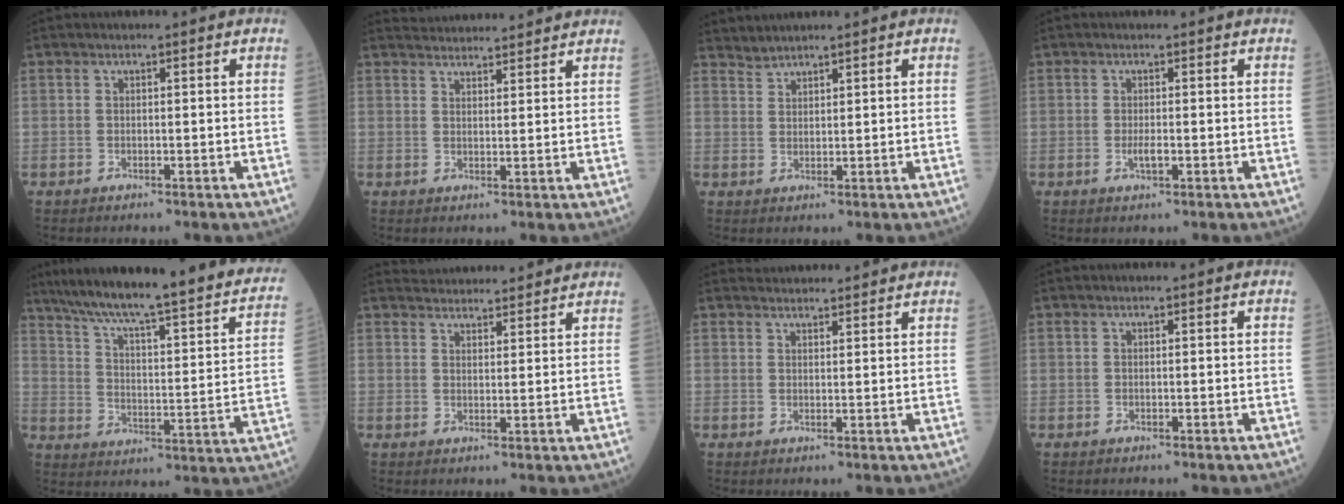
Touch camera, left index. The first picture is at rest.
{"total": 8.0, "force": [7.8, 0.9, 1.3], "torque": [-0.019, 0.025, 0.106]}
{"total": 2.0, "force": [2.0, -0.2, -0.4], "torque": [0.000, 0.010, 0.046]}
{"total": 1.3, "force": [-0.3, 0.2, 1.2], "torque": [-0.026, -0.003, -0.003]}
{"total": 30.1, "force": [24.5, 3.2, 17.2], "torque": [-0.262, -0.032, 0.320]}
{"total": 8.8, "force": [8.6, 1.4, 1.4], "torque": [-0.017, 0.022, 0.113]}
{"total": 5.5, "force": [5.4, 0.8, 0.6], "torque": [-0.006, 0.027, 0.069]}
{"total": 0.0}